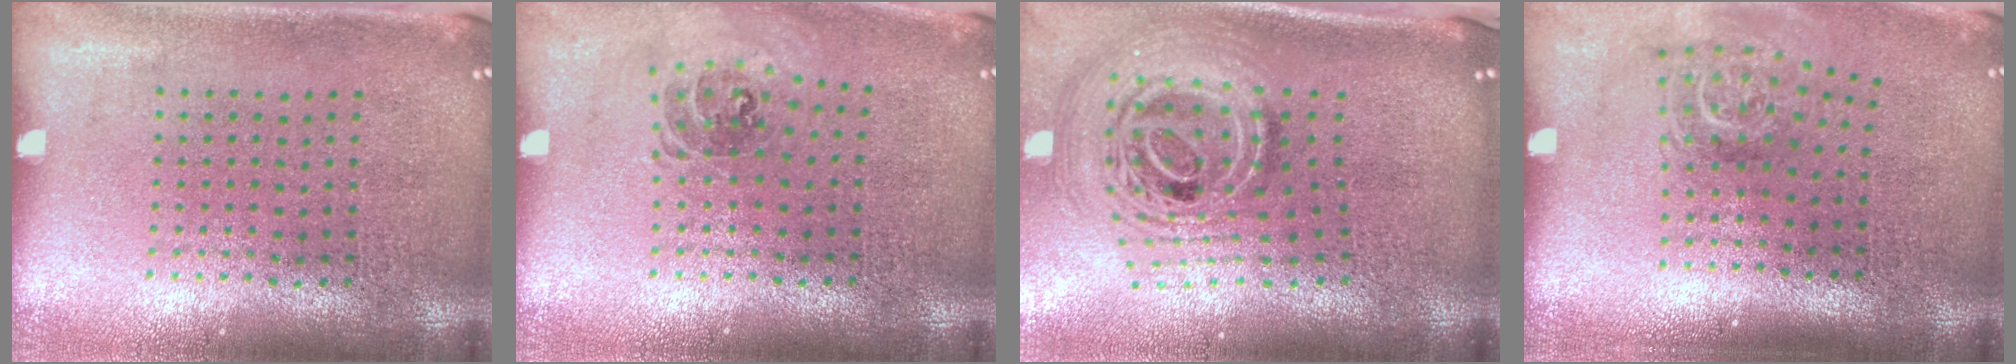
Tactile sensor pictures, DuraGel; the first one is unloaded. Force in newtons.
{"total": 0.9, "press": 0.8, "slide": 0.3}
{"total": 3.0, "press": 2.1, "slide": 2.3}
{"total": 1.9, "press": 1.3, "slide": 1.3}